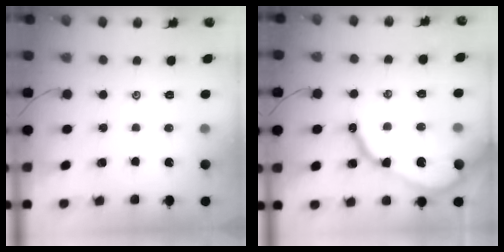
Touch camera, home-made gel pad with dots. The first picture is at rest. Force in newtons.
{"total": 12.2, "press": 12.1, "slide": 1.1}